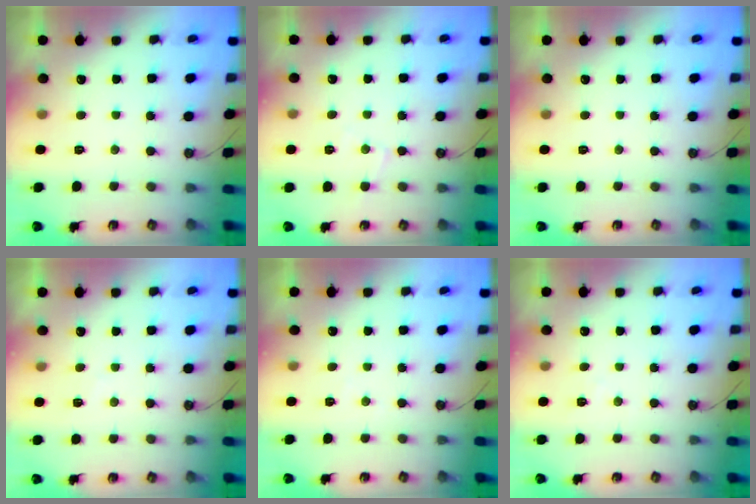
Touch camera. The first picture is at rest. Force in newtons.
{"total": 5.7, "press": 5.7, "slide": 0.7}
{"total": 0.0}
{"total": 4.8, "press": 4.8, "slide": 0.6}
{"total": 3.7, "press": 3.7, "slide": 0.6}
{"total": 4.4, "press": 4.4, "slide": 0.6}